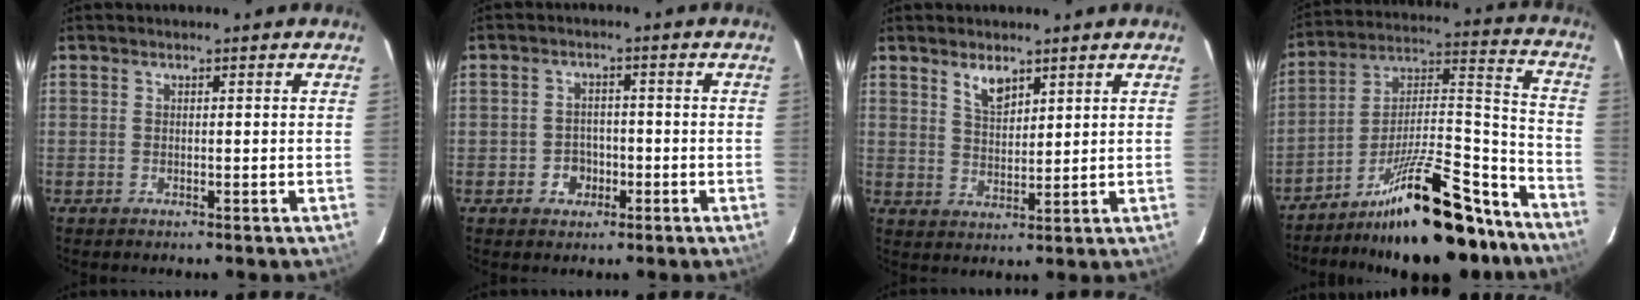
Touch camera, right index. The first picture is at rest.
{"total": 3.8, "force": [-1.6, 3.3, 0.8], "torque": [-0.021, 0.012, -0.018]}
{"total": 4.6, "force": [3.2, 2.0, 2.7], "torque": [-0.048, 0.000, 0.061]}
{"total": 23.1, "force": [-18.3, 6.0, 12.9], "torque": [-0.185, 0.024, -0.274]}